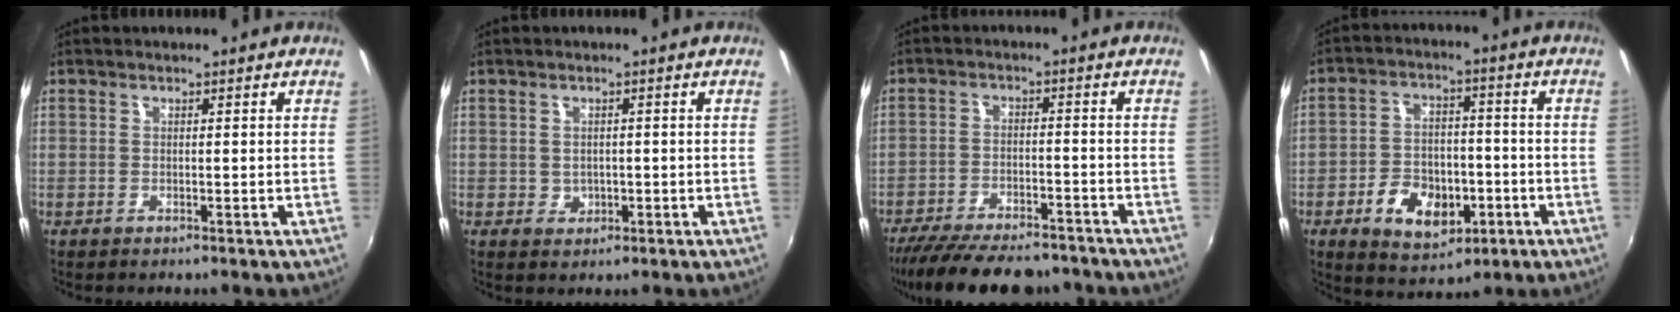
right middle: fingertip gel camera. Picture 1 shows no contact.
{"total": 2.4, "force": [-0.1, 2.2, 0.9], "torque": [-0.013, 0.002, 0.001]}
{"total": 17.4, "force": [-14.5, 5.4, 7.9], "torque": [-0.165, -0.023, -0.215]}
{"total": 11.9, "force": [-4.9, 7.5, 7.8], "torque": [-0.163, 0.006, -0.066]}